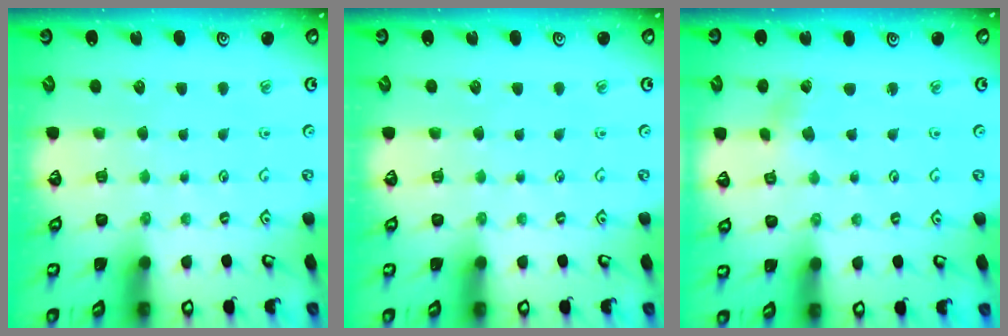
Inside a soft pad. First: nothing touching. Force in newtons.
{"total": 0.0}
{"total": 0.7, "press": 0.7, "slide": 0.0}